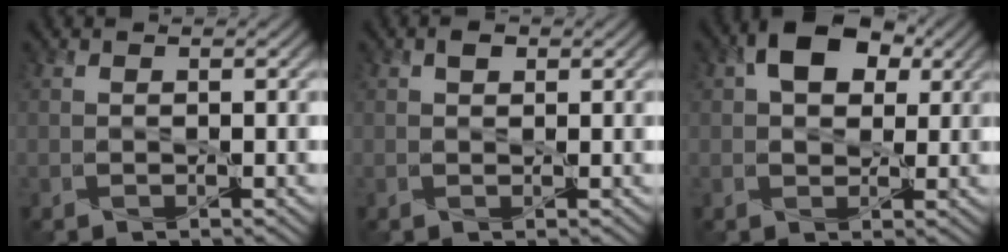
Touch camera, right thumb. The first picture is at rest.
{"total": 1.2, "force": [0.5, 0.7, 0.8], "torque": [-0.014, 0.004, 0.006]}
{"total": 7.6, "force": [2.7, 4.9, 5.1], "torque": [-0.094, 0.011, 0.037]}